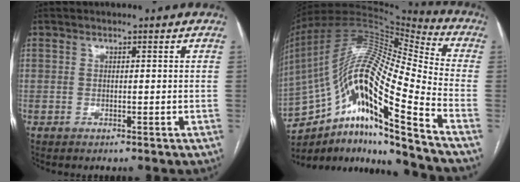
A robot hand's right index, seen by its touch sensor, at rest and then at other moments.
{"total": 22.2, "force": [-13.1, 1.8, 17.8], "torque": [-0.353, 0.018, -0.236]}